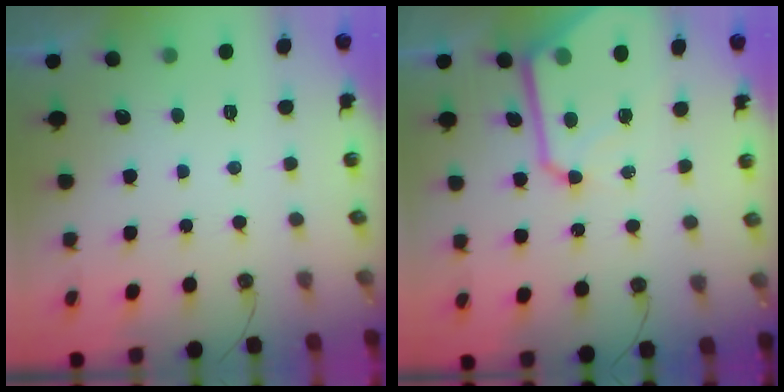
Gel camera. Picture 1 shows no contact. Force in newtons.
{"total": 13.9, "press": 13.9, "slide": 1.4}